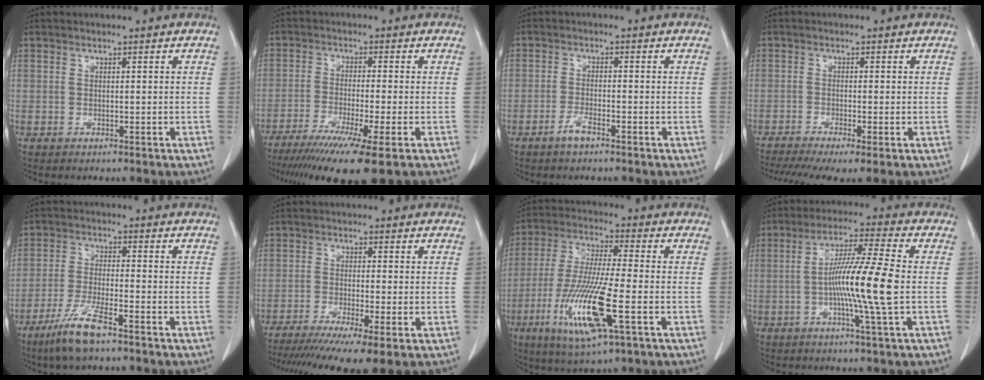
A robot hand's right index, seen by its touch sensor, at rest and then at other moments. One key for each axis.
{"total": 12.9, "fx": -8.9, "fy": -0.3, "fz": 9.4, "tx": -0.154, "ty": -0.040, "tz": -0.143}
{"total": 2.6, "fx": -1.8, "fy": 0.3, "fz": 1.7, "tx": -0.038, "ty": 0.000, "tz": -0.036}
{"total": 9.3, "fx": -6.3, "fy": 1.4, "fz": 6.6, "tx": -0.112, "ty": -0.014, "tz": -0.103}
{"total": 7.8, "fx": -5.4, "fy": 0.8, "fz": 5.6, "tx": -0.120, "ty": -0.017, "tz": -0.100}
{"total": 12.5, "fx": -8.8, "fy": 0.5, "fz": 8.8, "tx": -0.137, "ty": -0.026, "tz": -0.140}
{"total": 14.9, "fx": -5.0, "fy": 1.3, "fz": 14.0, "tx": -0.292, "ty": -0.026, "tz": -0.089}
{"total": 11.1, "fx": -1.6, "fy": -1.4, "fz": 10.9, "tx": -0.200, "ty": -0.006, "tz": -0.034}